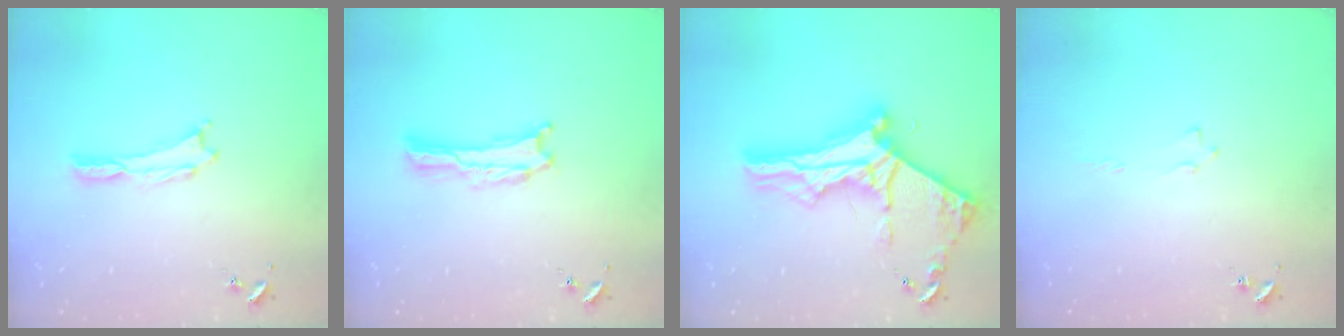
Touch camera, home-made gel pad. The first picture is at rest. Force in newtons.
{"total": 0.5, "press": 0.5, "slide": 0.1}
{"total": 10.7, "press": 10.6, "slide": 1.4}
{"total": 0.5, "press": 0.5, "slide": 0.2}